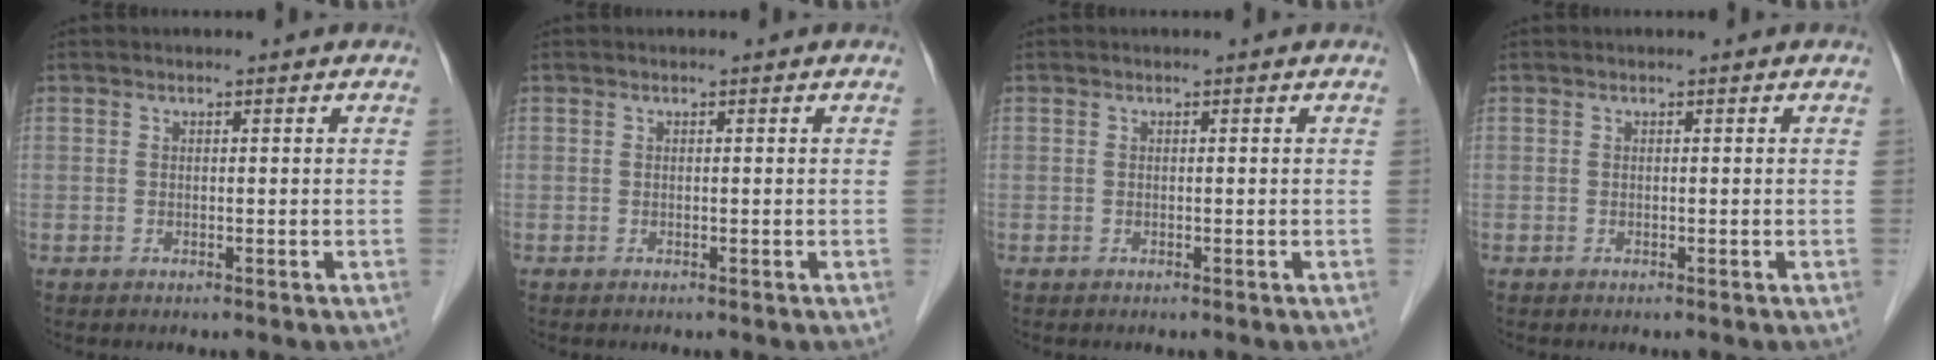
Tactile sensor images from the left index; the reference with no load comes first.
{"total": 0.0}
{"total": 0.0}
{"total": 0.0}